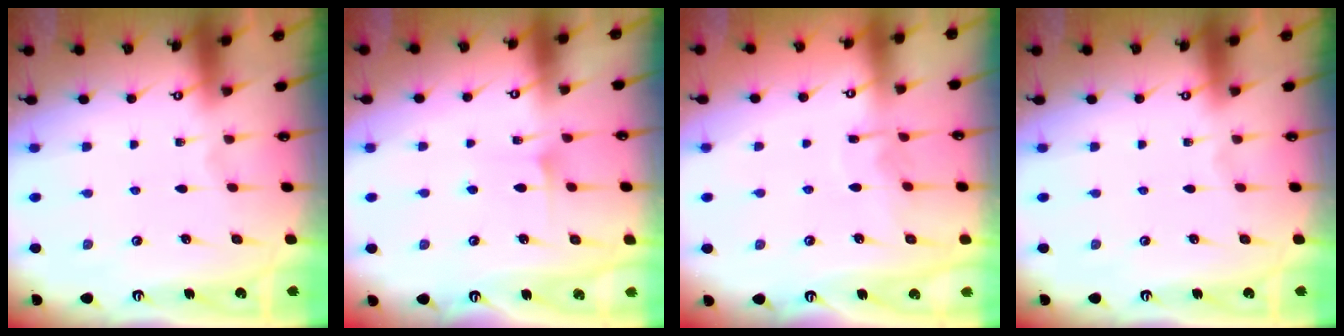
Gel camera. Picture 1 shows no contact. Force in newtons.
{"total": 6.0, "press": 6.0, "slide": 0.6}
{"total": 5.1, "press": 5.1, "slide": 0.2}
{"total": 0.0}